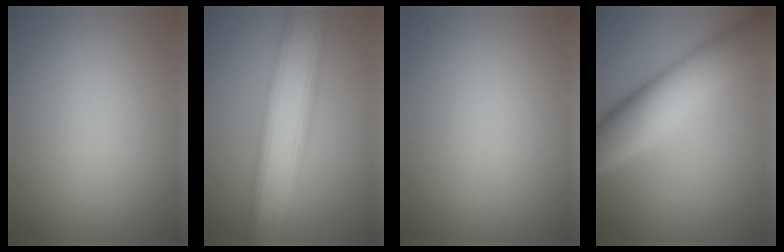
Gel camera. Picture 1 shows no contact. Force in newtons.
{"total": 8.6, "press": 8.6, "slide": 0.1}
{"total": 0.0}
{"total": 8.5, "press": 8.5, "slide": 0.1}